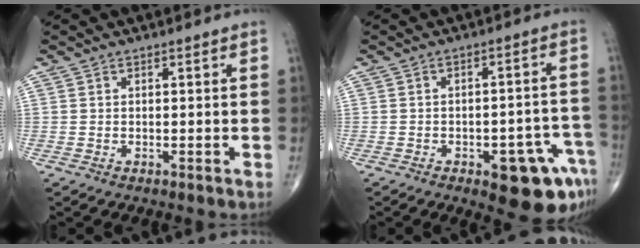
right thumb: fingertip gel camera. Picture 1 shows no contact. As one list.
[{"total": 12.5, "force": [-6.2, 4.9, 9.7], "torque": [-0.084, 0.042, -0.068]}]